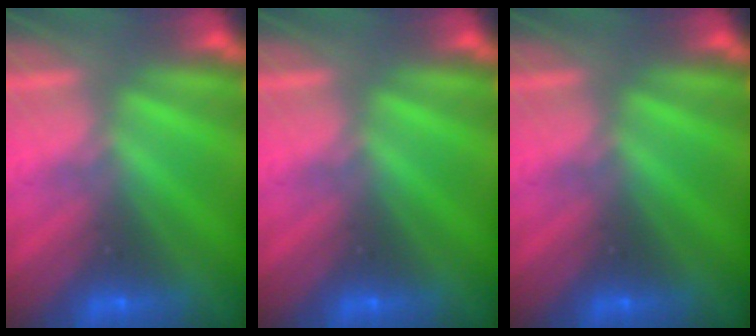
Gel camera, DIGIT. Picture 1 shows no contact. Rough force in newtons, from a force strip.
{"total": 0.0}
{"total": 0.0}